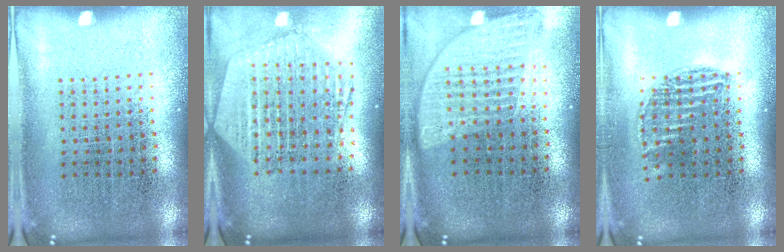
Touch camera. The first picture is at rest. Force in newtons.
{"total": 2.6, "press": 2.1, "slide": 1.4}
{"total": 1.2, "press": 1.2, "slide": 0.5}
{"total": 0.9, "press": 0.7, "slide": 0.5}